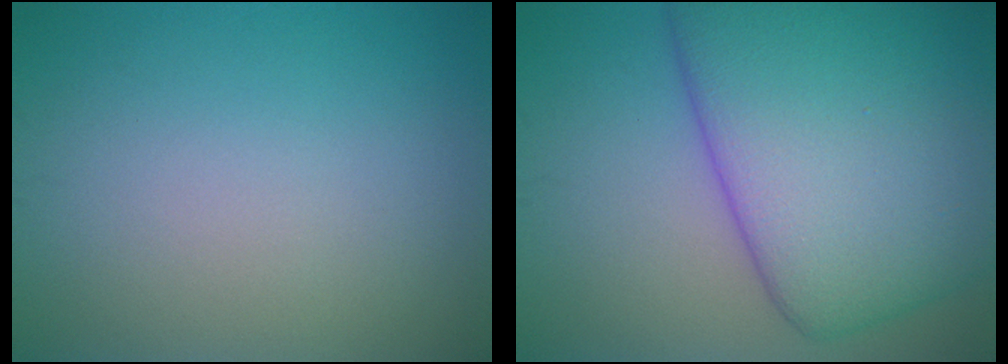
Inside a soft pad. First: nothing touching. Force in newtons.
{"total": 13.6, "press": 13.6, "slide": 0.4}